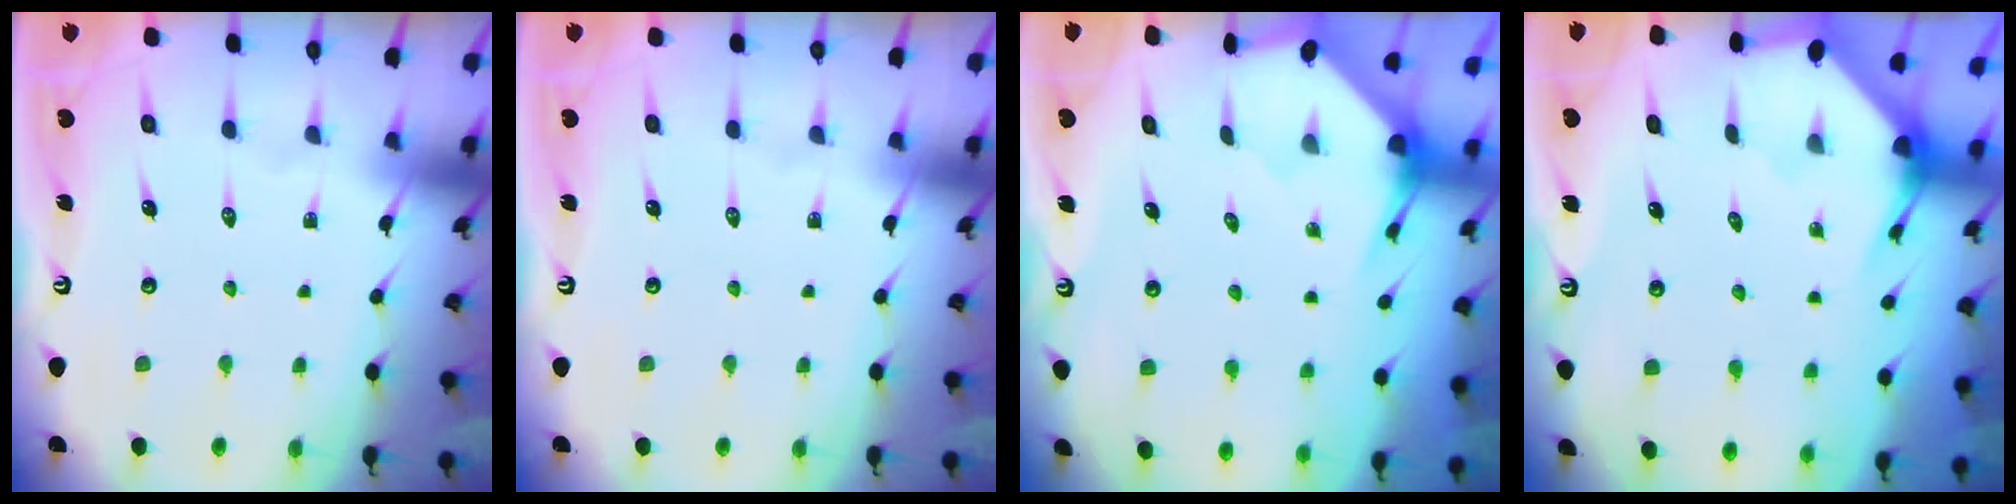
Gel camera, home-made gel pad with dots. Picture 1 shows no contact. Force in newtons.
{"total": 0.0}
{"total": 3.5, "press": 3.5, "slide": 0.3}
{"total": 3.0, "press": 3.0, "slide": 0.3}